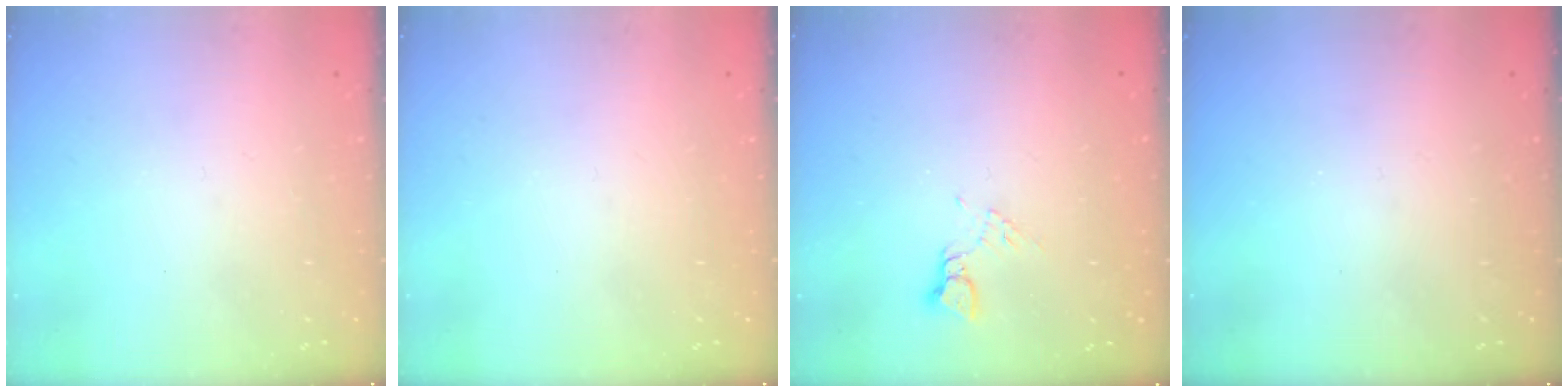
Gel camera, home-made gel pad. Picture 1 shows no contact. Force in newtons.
{"total": 0.0}
{"total": 3.0, "press": 2.9, "slide": 0.4}
{"total": 0.0}